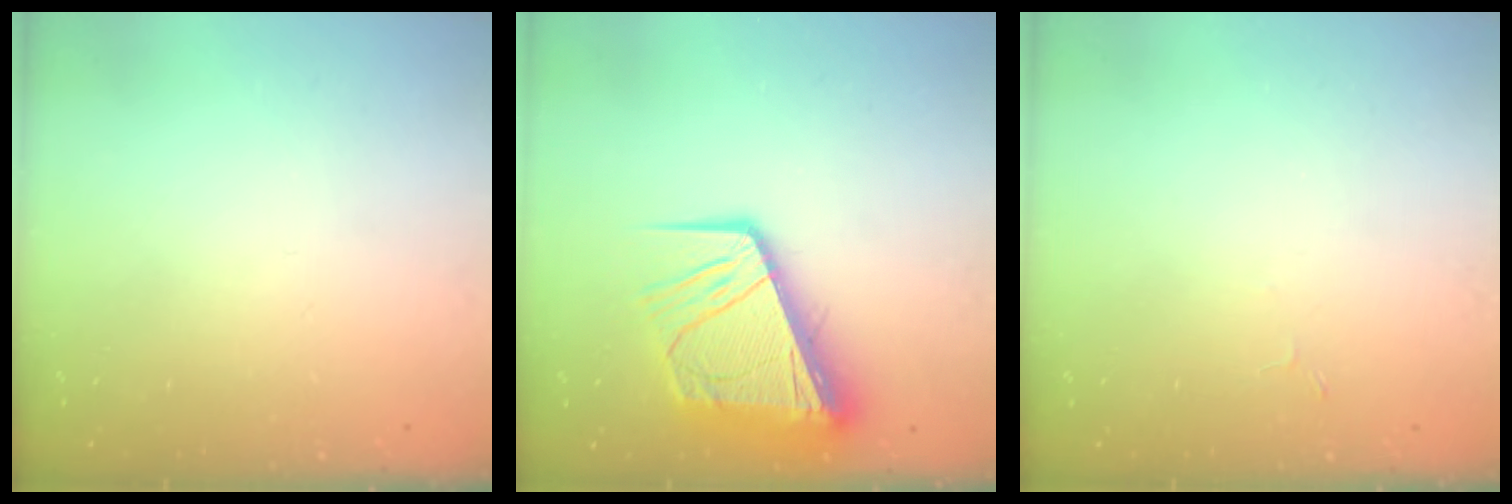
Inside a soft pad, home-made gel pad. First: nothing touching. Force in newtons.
{"total": 17.1, "press": 17.0, "slide": 1.9}
{"total": 1.9, "press": 1.9, "slide": 0.3}